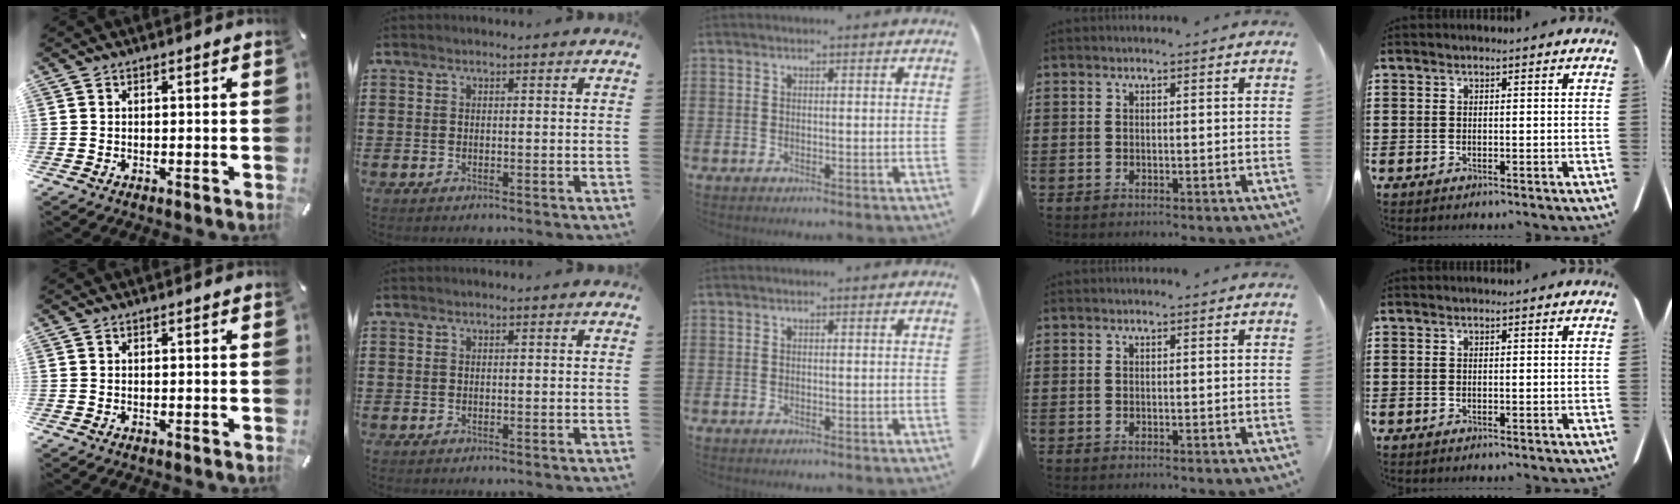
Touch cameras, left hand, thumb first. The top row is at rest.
{}